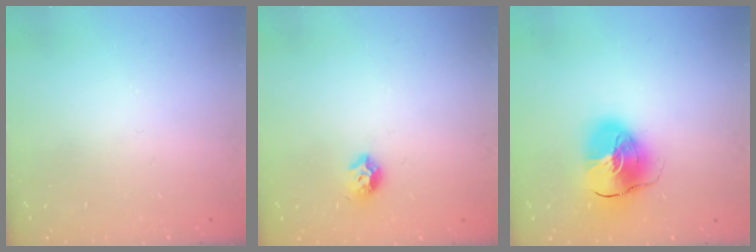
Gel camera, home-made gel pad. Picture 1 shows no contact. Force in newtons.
{"total": 7.9, "press": 7.9, "slide": 0.7}
{"total": 13.9, "press": 13.8, "slide": 2.1}